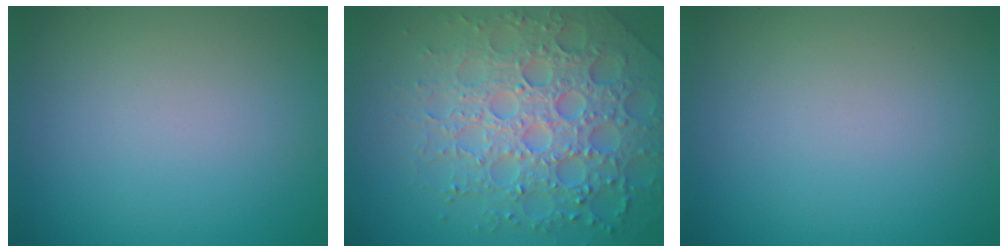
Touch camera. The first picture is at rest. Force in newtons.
{"total": 7.3, "press": 7.2, "slide": 1.6}
{"total": 0.0}